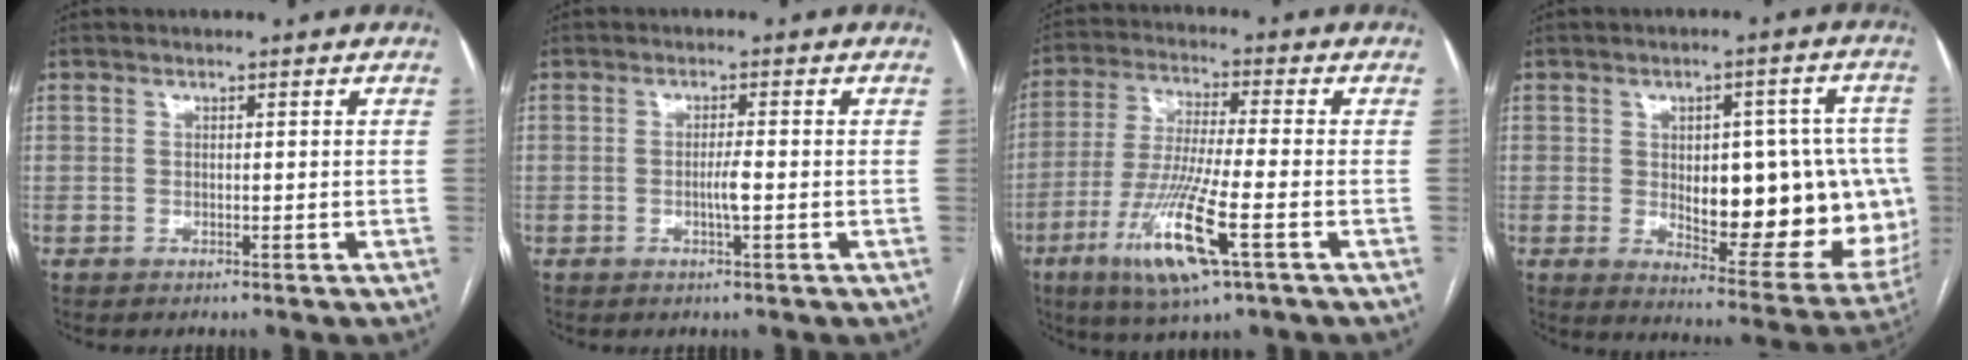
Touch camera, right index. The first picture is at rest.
{"total": 2.1, "force": [-0.5, -0.1, 2.1], "torque": [-0.039, -0.002, -0.009]}
{"total": 13.3, "force": [-5.6, 0.8, 12.0], "torque": [-0.246, -0.025, -0.102]}
{"total": 20.6, "force": [-1.0, 8.4, 18.8], "torque": [-0.186, 0.019, 0.017]}